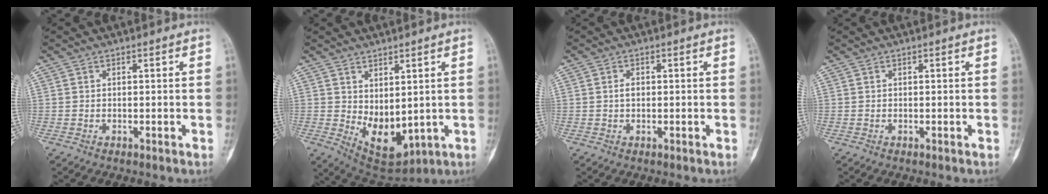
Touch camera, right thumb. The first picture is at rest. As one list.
[{"total": 9.3, "force": [0.1, 5.3, 7.7], "torque": [-0.096, -0.020, 0.031]}, {"total": 1.4, "force": [0.1, 0.9, 1.1], "torque": [-0.015, 0.003, 0.001]}, {"total": 0.0}]